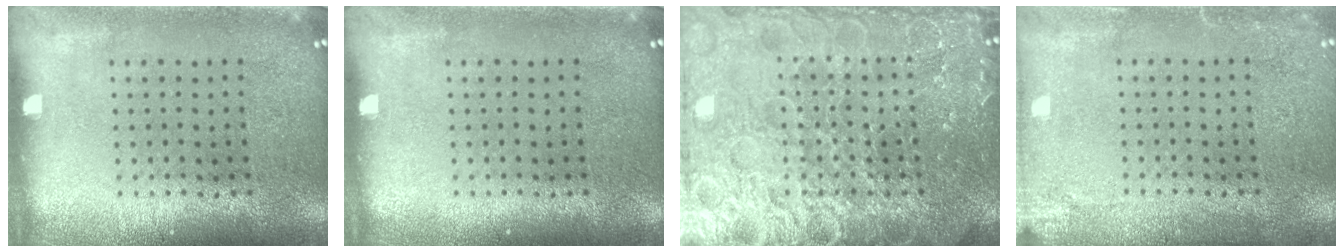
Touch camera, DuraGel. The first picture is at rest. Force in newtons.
{"total": 0.0}
{"total": 6.7, "press": 6.7, "slide": 0.8}
{"total": 2.3, "press": 2.3, "slide": 0.3}